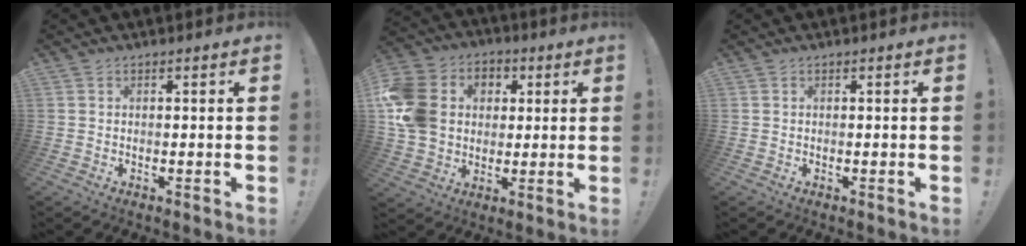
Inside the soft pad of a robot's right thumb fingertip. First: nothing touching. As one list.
[{"total": 16.8, "force": [1.5, 14.3, 8.7], "torque": [-0.151, 0.009, 0.035]}, {"total": 0.0}]